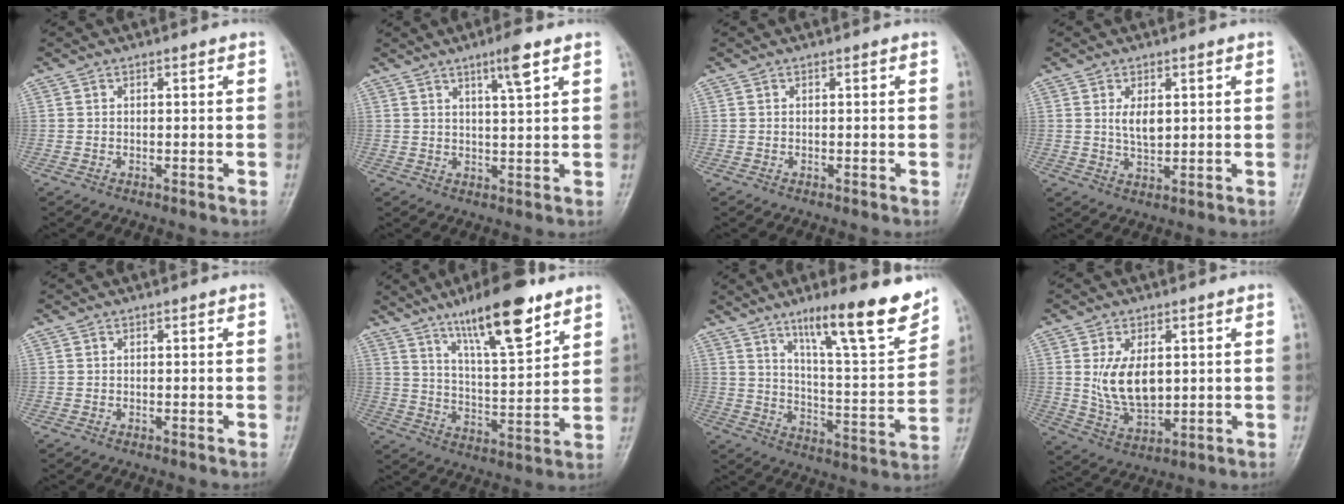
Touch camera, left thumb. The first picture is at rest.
{"total": 5.2, "force": [3.1, 0.4, 4.2], "torque": [-0.071, -0.014, 0.052]}
{"total": 0.0}
{"total": 4.2, "force": [1.1, 2.0, 3.5], "torque": [-0.056, -0.012, 0.024]}
{"total": 0.0}
{"total": 16.4, "force": [10.5, 4.1, 11.8], "torque": [-0.172, -0.053, 0.180]}
{"total": 18.0, "force": [12.2, 3.1, 12.9], "torque": [-0.170, -0.072, 0.196]}
{"total": 9.6, "force": [1.5, 5.6, 7.7], "torque": [-0.126, -0.017, 0.044]}